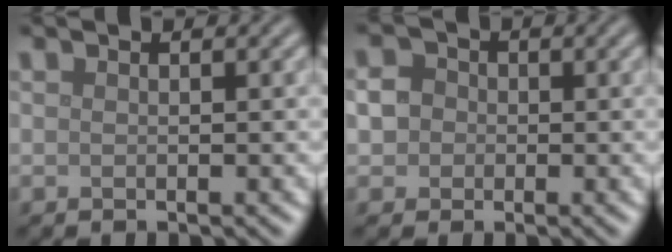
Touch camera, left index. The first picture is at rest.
{"total": 3.8, "force": [0.3, 3.4, 1.6], "torque": [-0.011, 0.018, -0.019]}